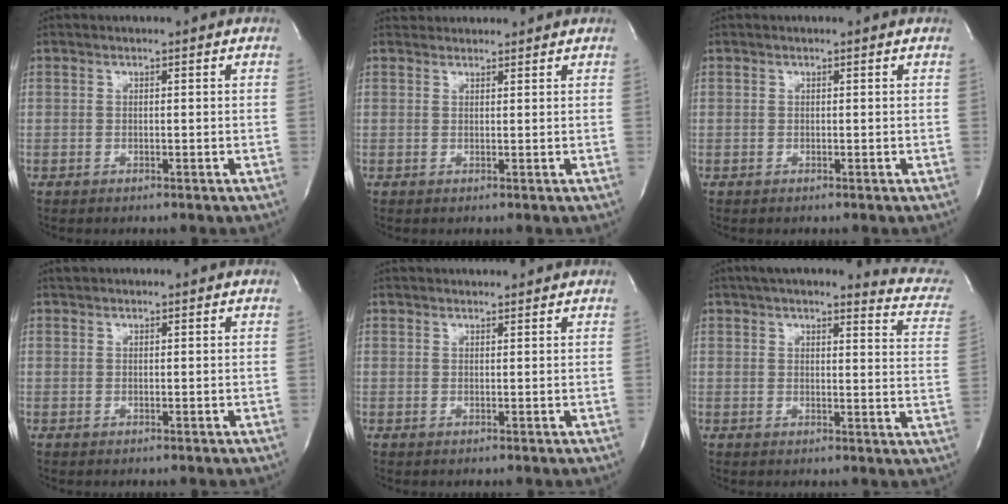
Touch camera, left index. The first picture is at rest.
{"total": 3.6, "force": [3.5, 0.9, 0.1], "torque": [-0.003, 0.030, 0.051]}
{"total": 0.0}
{"total": 1.0, "force": [0.9, 0.3, 0.0], "torque": [-0.010, 0.011, 0.020]}
{"total": 5.8, "force": [5.5, 1.0, 1.3], "torque": [-0.014, 0.033, 0.069]}
{"total": 14.0, "force": [12.5, 2.0, 5.8], "torque": [-0.054, -0.034, 0.124]}